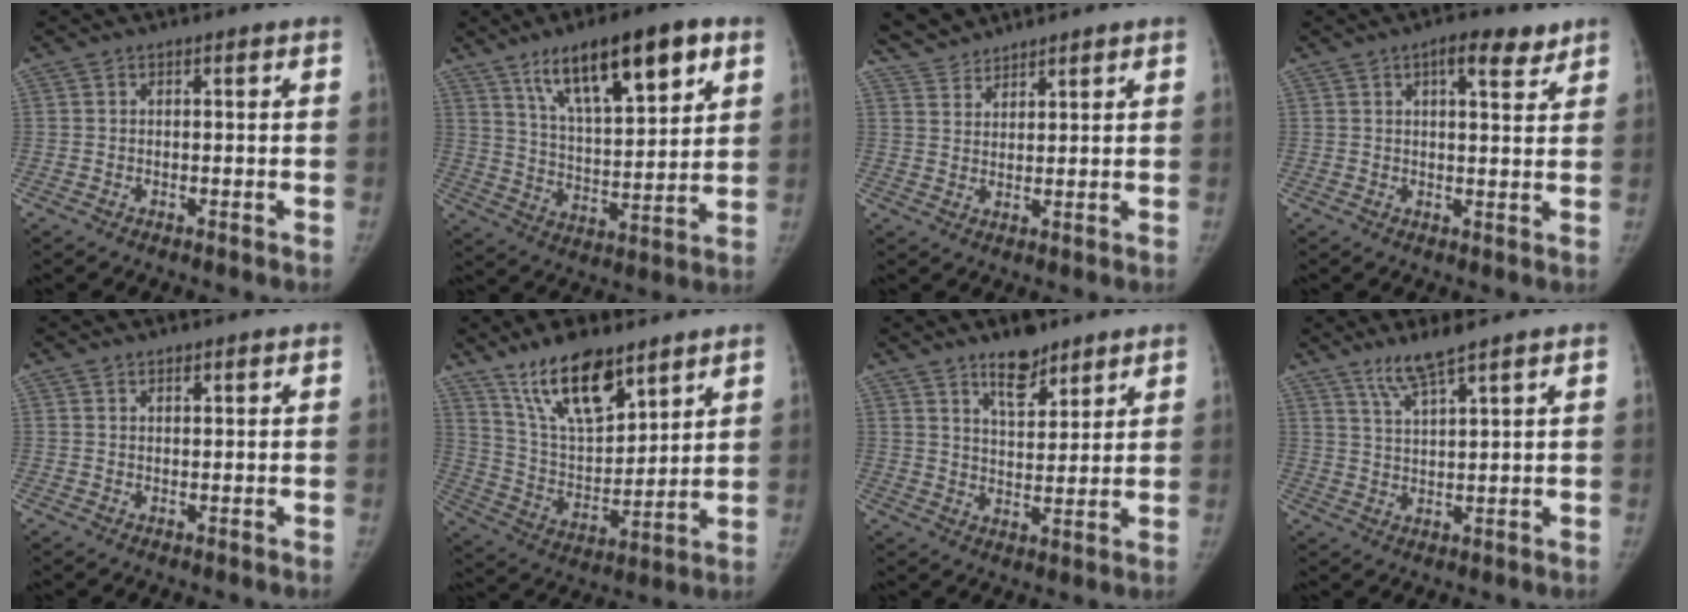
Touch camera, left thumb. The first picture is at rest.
{"total": 18.3, "force": [10.1, 6.1, 14.0], "torque": [-0.197, -0.034, 0.172]}
{"total": 4.6, "force": [4.5, 1.2, 0.1], "torque": [0.005, -0.013, 0.091]}
{"total": 6.0, "force": [3.7, 2.2, 4.2], "torque": [-0.044, -0.017, 0.049]}
{"total": 1.2, "force": [1.0, 0.5, 0.5], "torque": [-0.003, -0.006, 0.015]}
{"total": 16.8, "force": [11.6, 6.8, 10.2], "torque": [-0.143, -0.064, 0.222]}
{"total": 8.2, "force": [6.0, 3.4, 4.5], "torque": [-0.046, -0.043, 0.101]}
{"total": 5.9, "force": [4.5, 0.2, 3.8], "torque": [-0.077, -0.029, 0.093]}